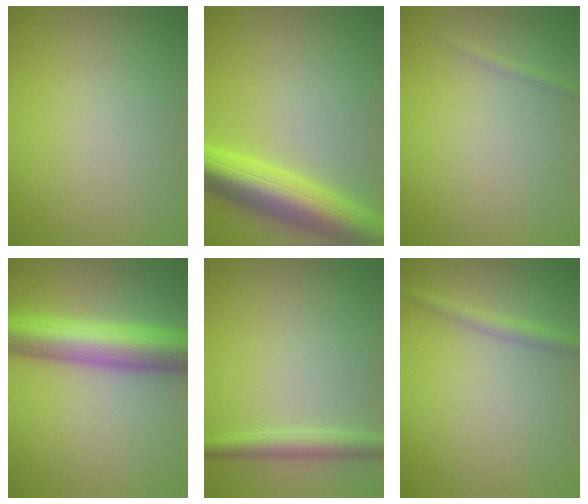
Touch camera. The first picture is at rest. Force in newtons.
{"total": 8.2, "press": 8.2, "slide": 0.3}
{"total": 0.6, "press": 0.6, "slide": 0.1}
{"total": 9.1, "press": 9.1, "slide": 0.2}
{"total": 2.4, "press": 2.4, "slide": 0.1}
{"total": 1.7, "press": 1.7, "slide": 0.1}